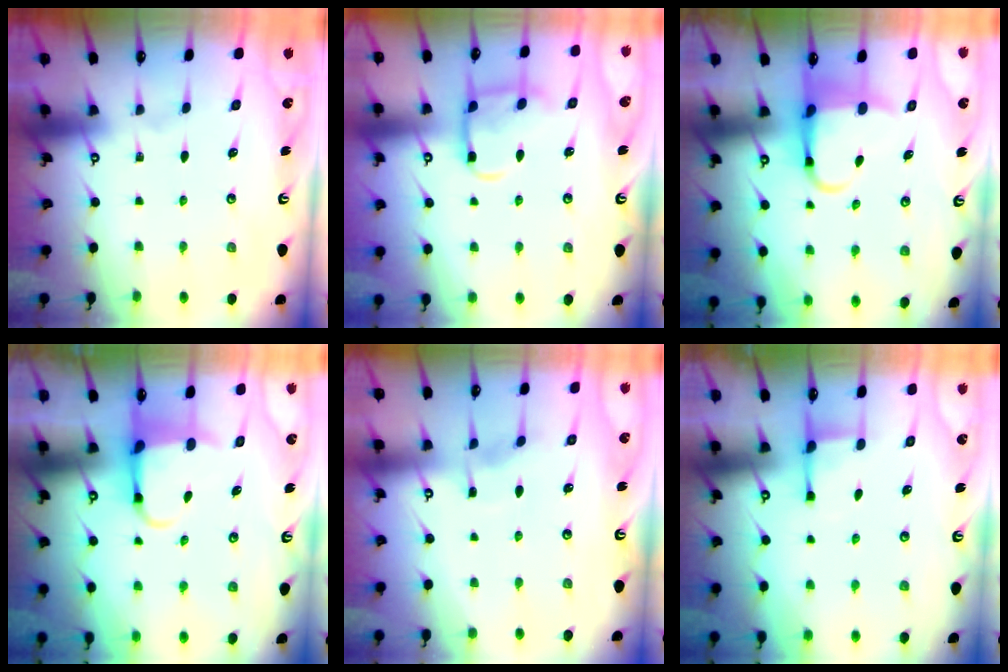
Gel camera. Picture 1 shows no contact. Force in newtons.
{"total": 11.6, "press": 11.5, "slide": 1.2}
{"total": 5.9, "press": 5.8, "slide": 1.0}
{"total": 4.0, "press": 3.8, "slide": 1.0}
{"total": 3.3, "press": 3.3, "slide": 0.4}
{"total": 2.7, "press": 2.6, "slide": 0.7}